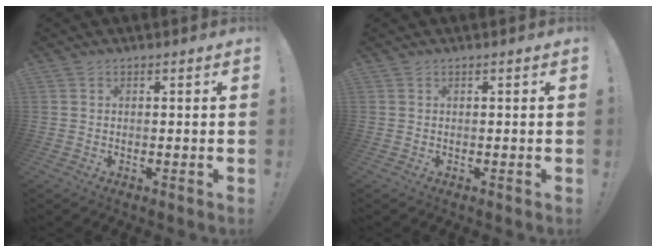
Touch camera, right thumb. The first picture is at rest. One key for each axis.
{"total": 0.0}